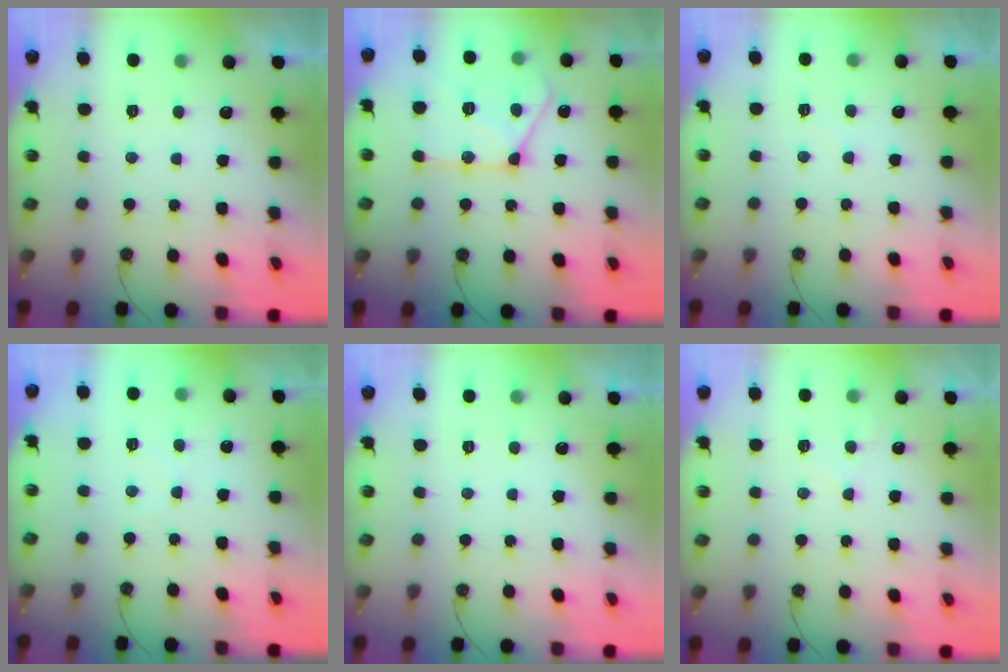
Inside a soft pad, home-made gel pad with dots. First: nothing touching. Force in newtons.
{"total": 17.7, "press": 17.7, "slide": 1.8}
{"total": 2.2, "press": 2.2, "slide": 0.4}
{"total": 4.6, "press": 4.6, "slide": 0.5}
{"total": 0.0}
{"total": 4.8, "press": 4.8, "slide": 0.5}